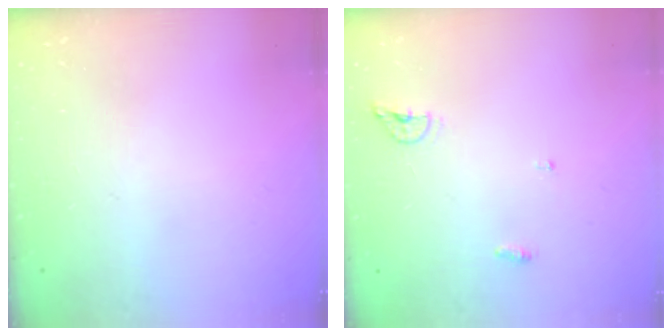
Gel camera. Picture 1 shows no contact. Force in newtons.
{"total": 4.4, "press": 4.3, "slide": 1.0}